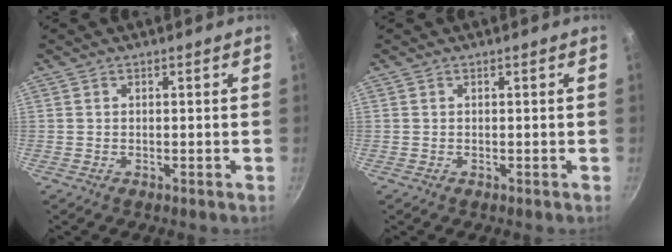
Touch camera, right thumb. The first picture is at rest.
{"total": 0.0}